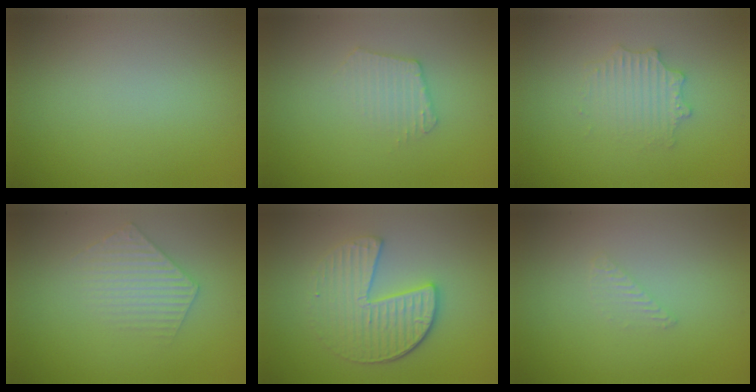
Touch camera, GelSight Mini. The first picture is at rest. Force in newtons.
{"total": 2.1, "press": 2.0, "slide": 0.4}
{"total": 2.6, "press": 2.6, "slide": 0.4}
{"total": 2.4, "press": 2.4, "slide": 0.3}
{"total": 4.6, "press": 3.8, "slide": 2.5}
{"total": 0.8, "press": 0.8, "slide": 0.0}